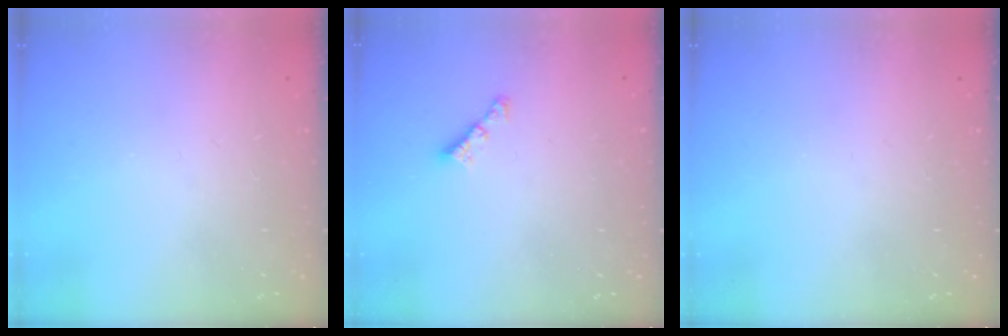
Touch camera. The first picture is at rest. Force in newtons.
{"total": 3.4, "press": 3.3, "slide": 0.6}
{"total": 0.0}